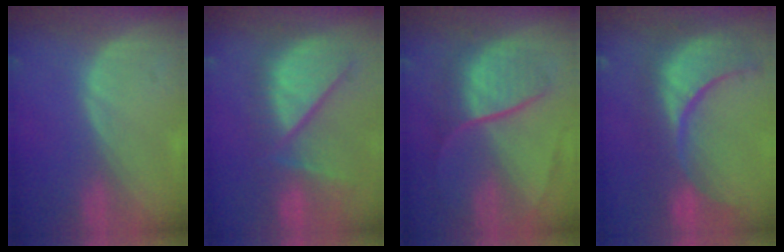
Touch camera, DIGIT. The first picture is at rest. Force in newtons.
{"total": 11.4, "press": 10.2, "slide": 5.1}
{"total": 9.2, "press": 7.6, "slide": 5.1}
{"total": 13.0, "press": 11.5, "slide": 6.1}